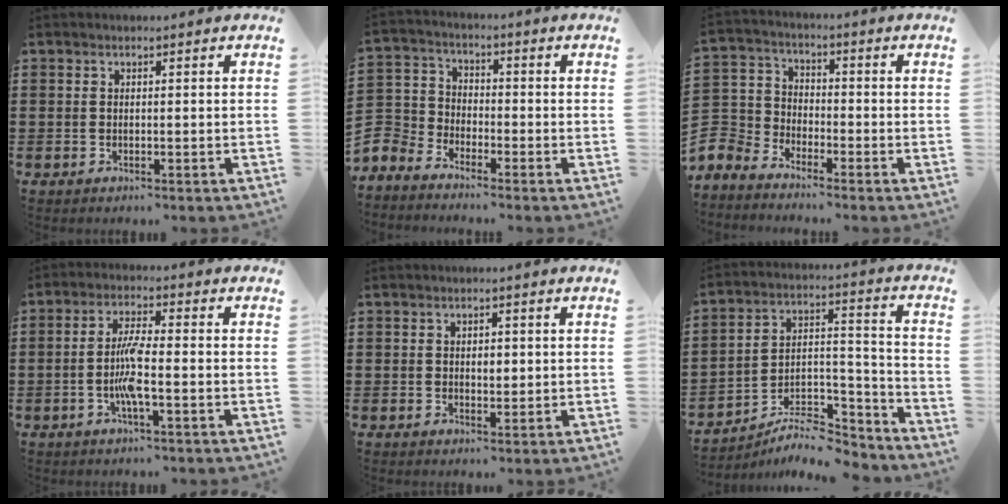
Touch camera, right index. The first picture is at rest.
{"total": 5.3, "force": [-4.6, 2.7, 0.3], "torque": [-0.047, 0.000, -0.105]}
{"total": 6.1, "force": [-5.3, 2.9, 0.4], "torque": [-0.054, 0.000, -0.121]}
{"total": 5.9, "force": [-1.6, 0.8, 5.6], "torque": [-0.127, -0.010, -0.039]}
{"total": 1.8, "force": [0.2, 1.0, 1.5], "torque": [-0.023, 0.002, 0.001]}
{"total": 8.0, "force": [-7.1, 2.3, 2.8], "torque": [-0.034, 0.022, -0.132]}